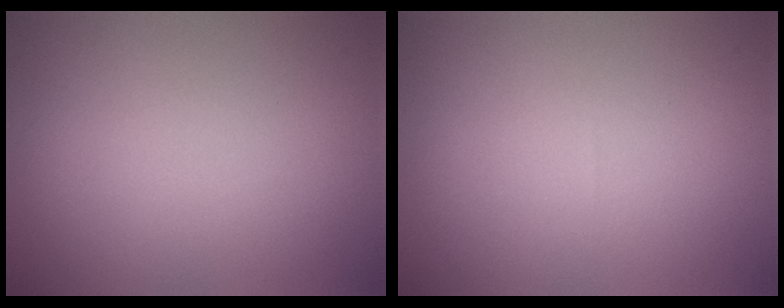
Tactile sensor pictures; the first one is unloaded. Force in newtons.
{"total": 0.0}